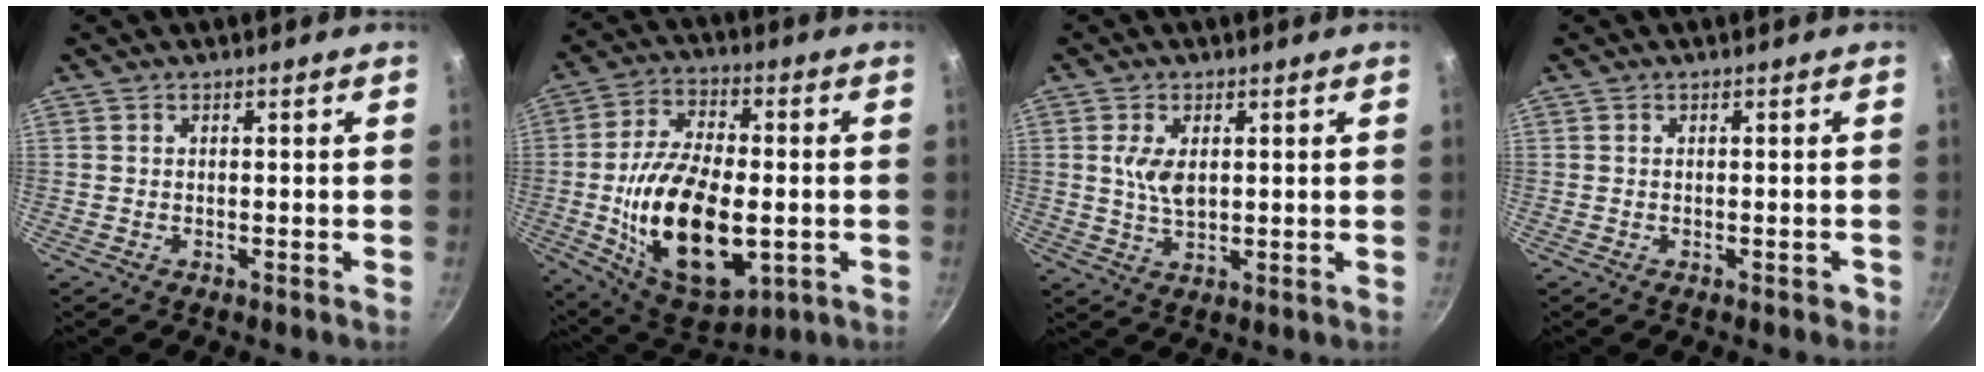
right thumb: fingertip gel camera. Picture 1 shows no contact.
{"total": 22.7, "force": [-3.3, 12.2, 18.8], "torque": [-0.324, 0.010, -0.045]}
{"total": 5.3, "force": [1.2, 2.8, 4.3], "torque": [-0.079, -0.008, 0.025]}
{"total": 1.2, "force": [-0.5, 0.6, 0.9], "torque": [-0.006, 0.005, -0.005]}